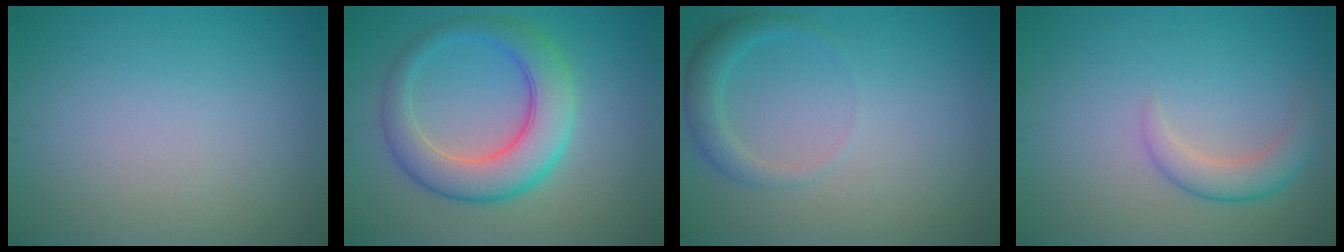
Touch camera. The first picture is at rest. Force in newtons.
{"total": 6.4, "press": 6.4, "slide": 0.1}
{"total": 2.1, "press": 2.1, "slide": 0.2}
{"total": 2.6, "press": 2.6, "slide": 0.1}